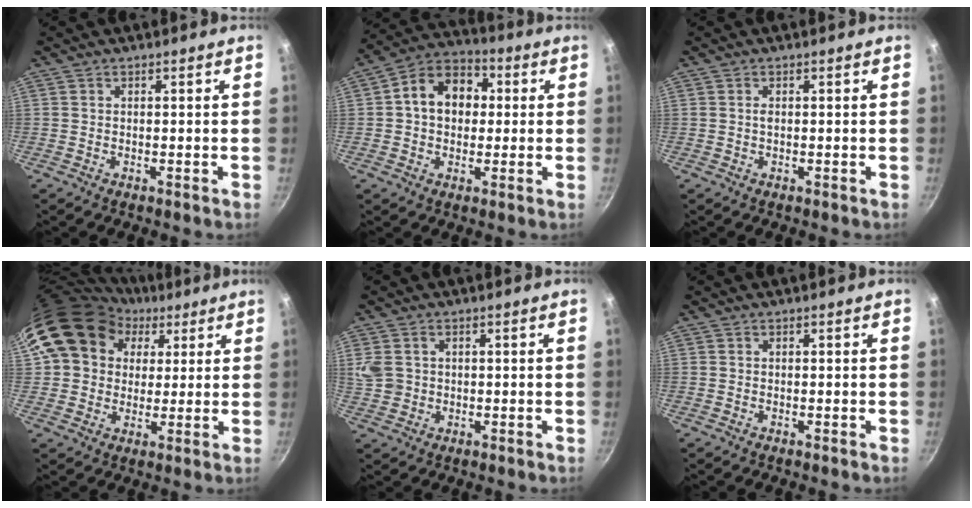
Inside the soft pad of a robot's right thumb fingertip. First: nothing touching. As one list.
[{"total": 11.9, "force": [1.4, 9.1, 7.6], "torque": [-0.083, 0.027, 0.003]}, {"total": 0.7, "force": [0.1, 0.3, 0.6], "torque": [-0.011, 0.002, 0.000]}, {"total": 14.8, "force": [5.6, 12.1, 6.4], "torque": [-0.082, 0.010, 0.088]}, {"total": 5.0, "force": [1.0, 4.2, 2.6], "torque": [-0.042, -0.005, 0.023]}, {"total": 0.0}]